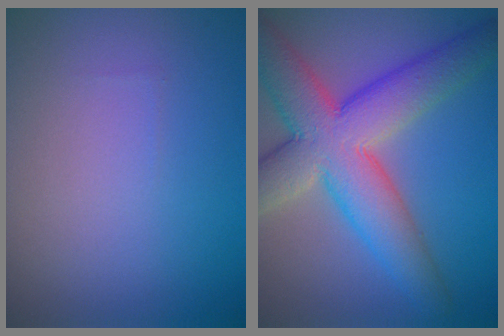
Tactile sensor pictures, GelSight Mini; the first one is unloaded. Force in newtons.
{"total": 10.1, "press": 10.1, "slide": 0.5}